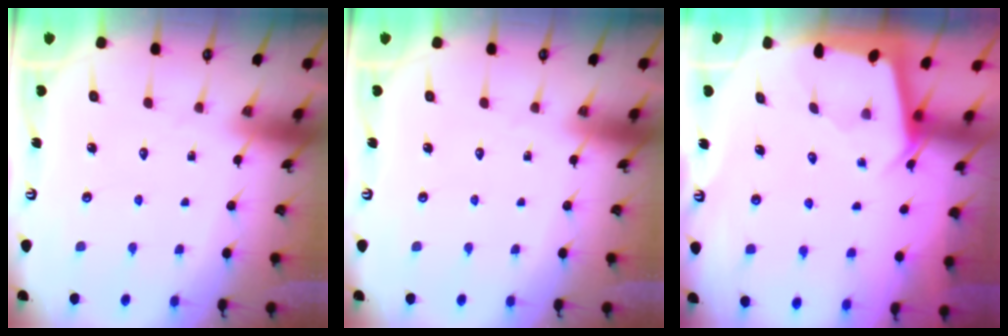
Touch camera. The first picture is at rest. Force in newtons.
{"total": 0.0}
{"total": 2.1, "press": 2.1, "slide": 0.3}